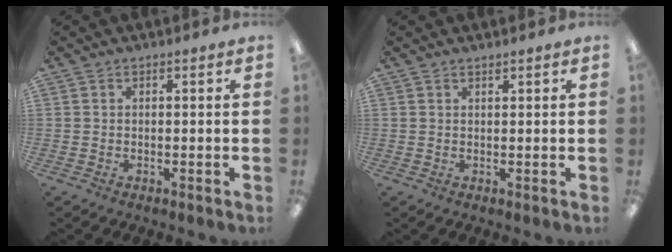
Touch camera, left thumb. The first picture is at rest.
{"total": 0.8, "force": [0.7, 0.0, 0.2], "torque": [-0.003, -0.001, 0.014]}